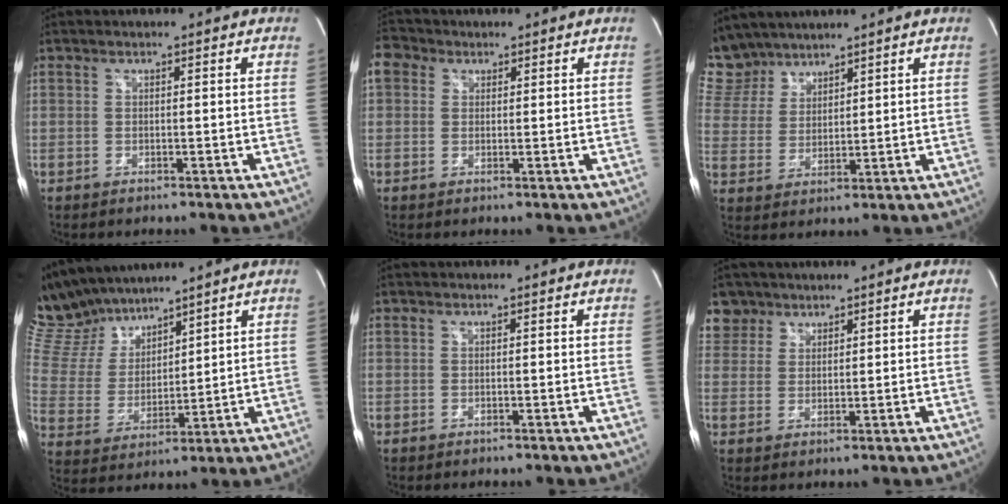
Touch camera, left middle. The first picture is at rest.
{"total": 4.2, "force": [1.8, 3.5, 1.5], "torque": [-0.040, 0.023, 0.035]}
{"total": 8.7, "force": [7.8, 3.7, 0.7], "torque": [-0.027, 0.014, 0.171]}
{"total": 12.2, "force": [11.2, 3.6, 3.1], "torque": [-0.084, 0.019, 0.231]}
{"total": 0.0}
{"total": 5.1, "force": [3.8, 3.5, -0.4], "torque": [0.015, 0.006, 0.074]}